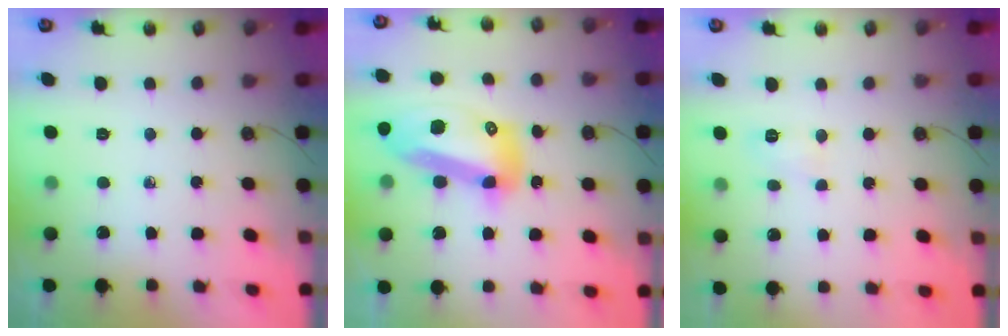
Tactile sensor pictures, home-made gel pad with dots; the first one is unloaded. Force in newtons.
{"total": 17.9, "press": 17.8, "slide": 2.1}
{"total": 5.2, "press": 5.2, "slide": 0.7}